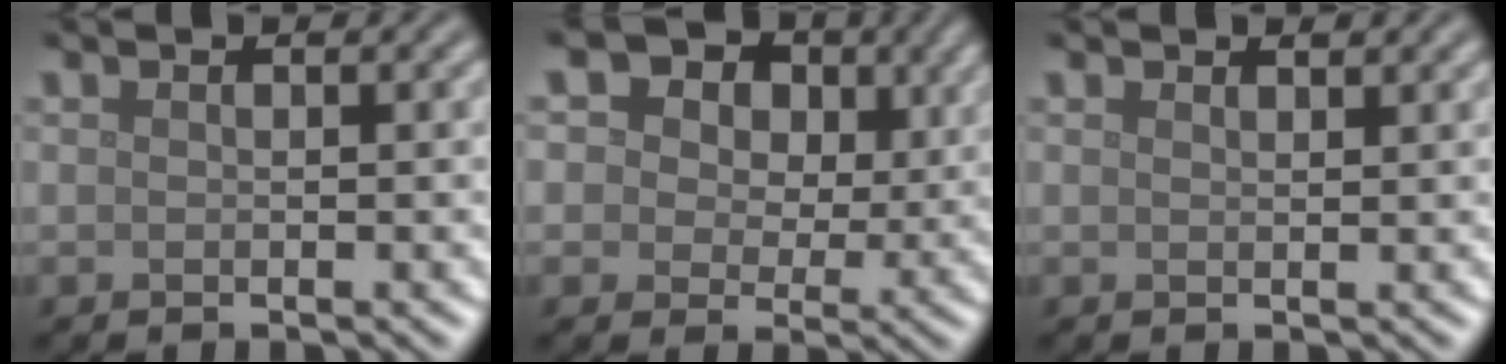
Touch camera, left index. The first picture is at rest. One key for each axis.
{"total": 12.8, "fx": 6.7, "fy": 8.5, "fz": 6.8, "tx": -0.103, "ty": 0.028, "tz": 0.085}
{"total": 0.9, "fx": 0.8, "fy": 0.1, "fz": 0.3, "tx": -0.003, "ty": 0.000, "tz": 0.015}